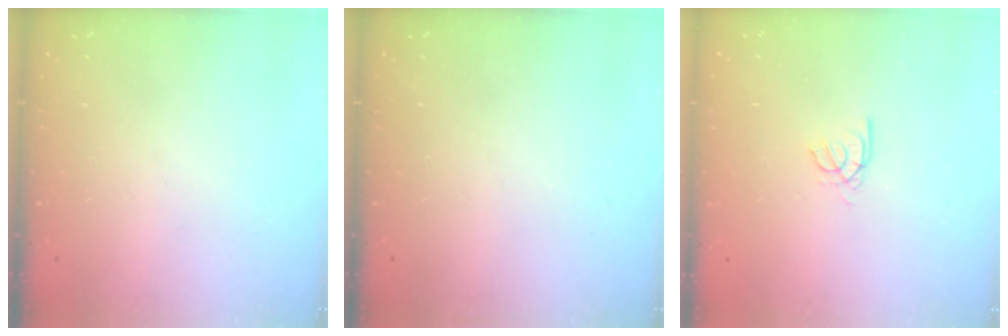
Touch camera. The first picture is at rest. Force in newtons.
{"total": 0.0}
{"total": 2.6, "press": 2.6, "slide": 0.4}